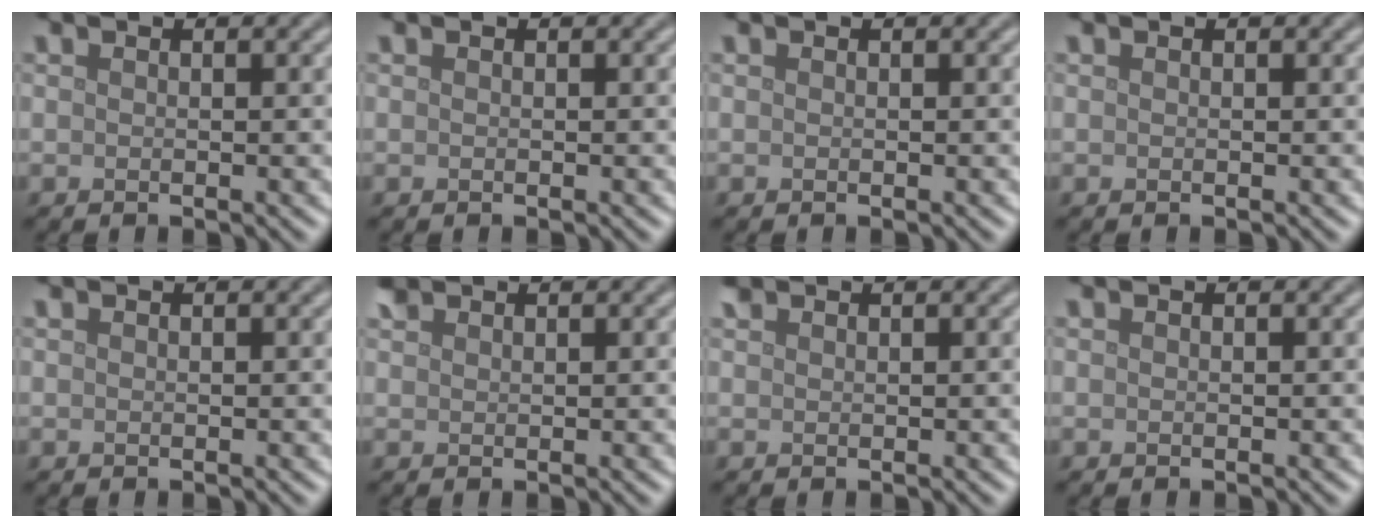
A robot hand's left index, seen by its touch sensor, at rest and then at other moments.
{"total": 0.0}
{"total": 0.0}
{"total": 0.0}
{"total": 0.0}
{"total": 1.1, "force": [1.0, 0.4, 0.2], "torque": [-0.007, 0.006, 0.023]}
{"total": 0.7, "force": [0.6, 0.3, 0.1], "torque": [-0.004, 0.003, 0.015]}
{"total": 0.0}